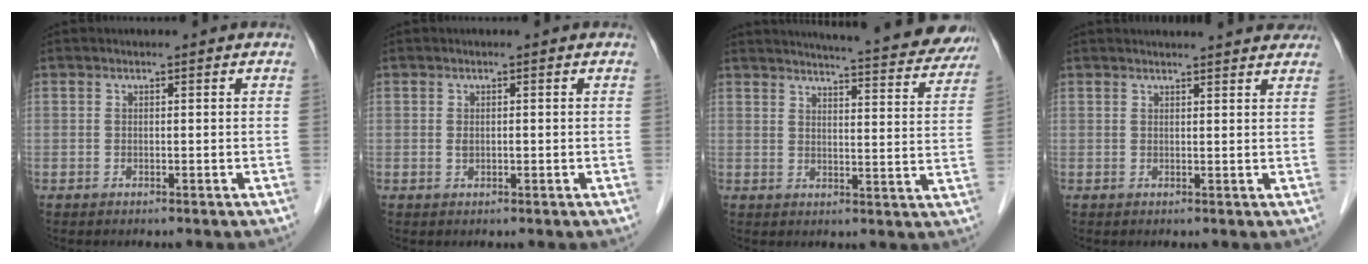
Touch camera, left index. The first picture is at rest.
{"total": 0.9, "force": [0.1, 0.4, 0.8], "torque": [-0.017, 0.004, 0.004]}
{"total": 20.8, "force": [19.5, 1.8, 7.1], "torque": [-0.092, -0.053, 0.224]}
{"total": 10.2, "force": [9.7, 0.8, 3.0], "torque": [-0.030, 0.010, 0.099]}